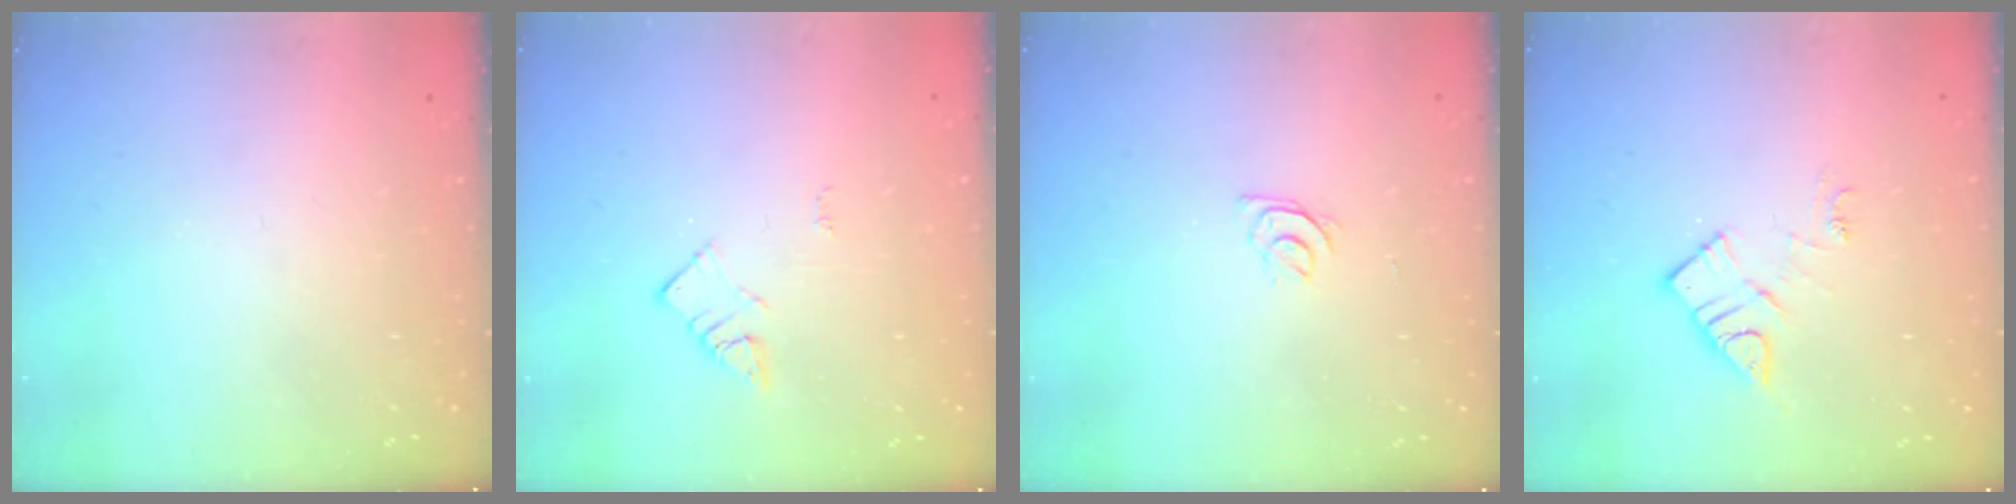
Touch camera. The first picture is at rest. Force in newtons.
{"total": 2.9, "press": 2.9, "slide": 0.2}
{"total": 4.7, "press": 4.7, "slide": 0.5}
{"total": 8.8, "press": 8.8, "slide": 0.2}